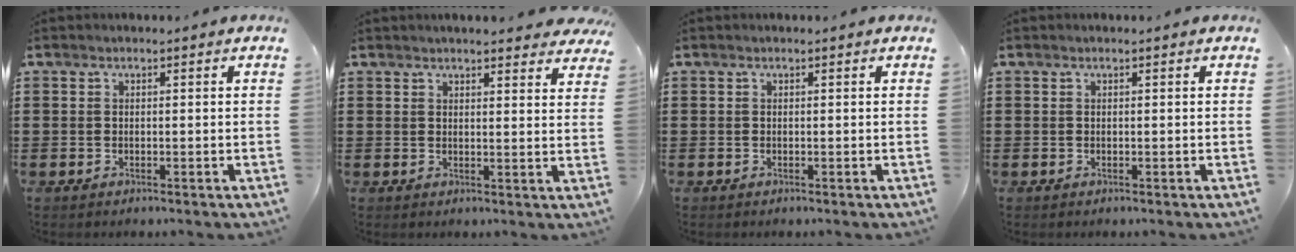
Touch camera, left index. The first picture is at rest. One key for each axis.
{"total": 3.2, "fx": 3.1, "fy": -0.1, "fz": 0.8, "tx": -0.018, "ty": -0.009, "tz": 0.057}
{"total": 0.0}
{"total": 0.0}